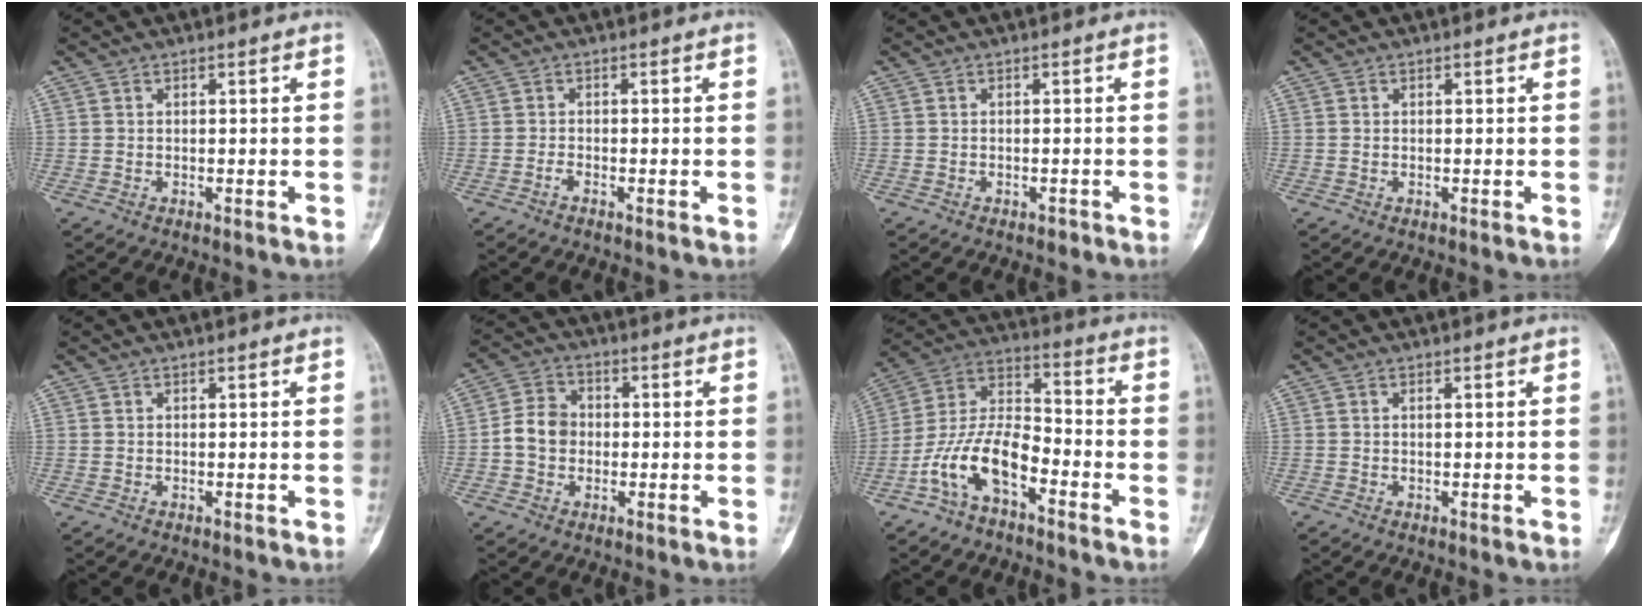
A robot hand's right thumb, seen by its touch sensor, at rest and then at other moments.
{"total": 1.0, "force": [-0.8, 0.3, 0.5], "torque": [-0.009, 0.003, -0.019]}
{"total": 0.8, "force": [-0.6, 0.5, 0.3], "torque": [-0.006, 0.003, -0.009]}
{"total": 0.0}
{"total": 0.0}
{"total": 6.6, "force": [-0.7, 5.5, 3.5], "torque": [-0.049, 0.020, -0.023]}
{"total": 12.7, "force": [-6.4, 5.9, 9.2], "torque": [-0.177, 0.067, -0.128]}
{"total": 0.0}